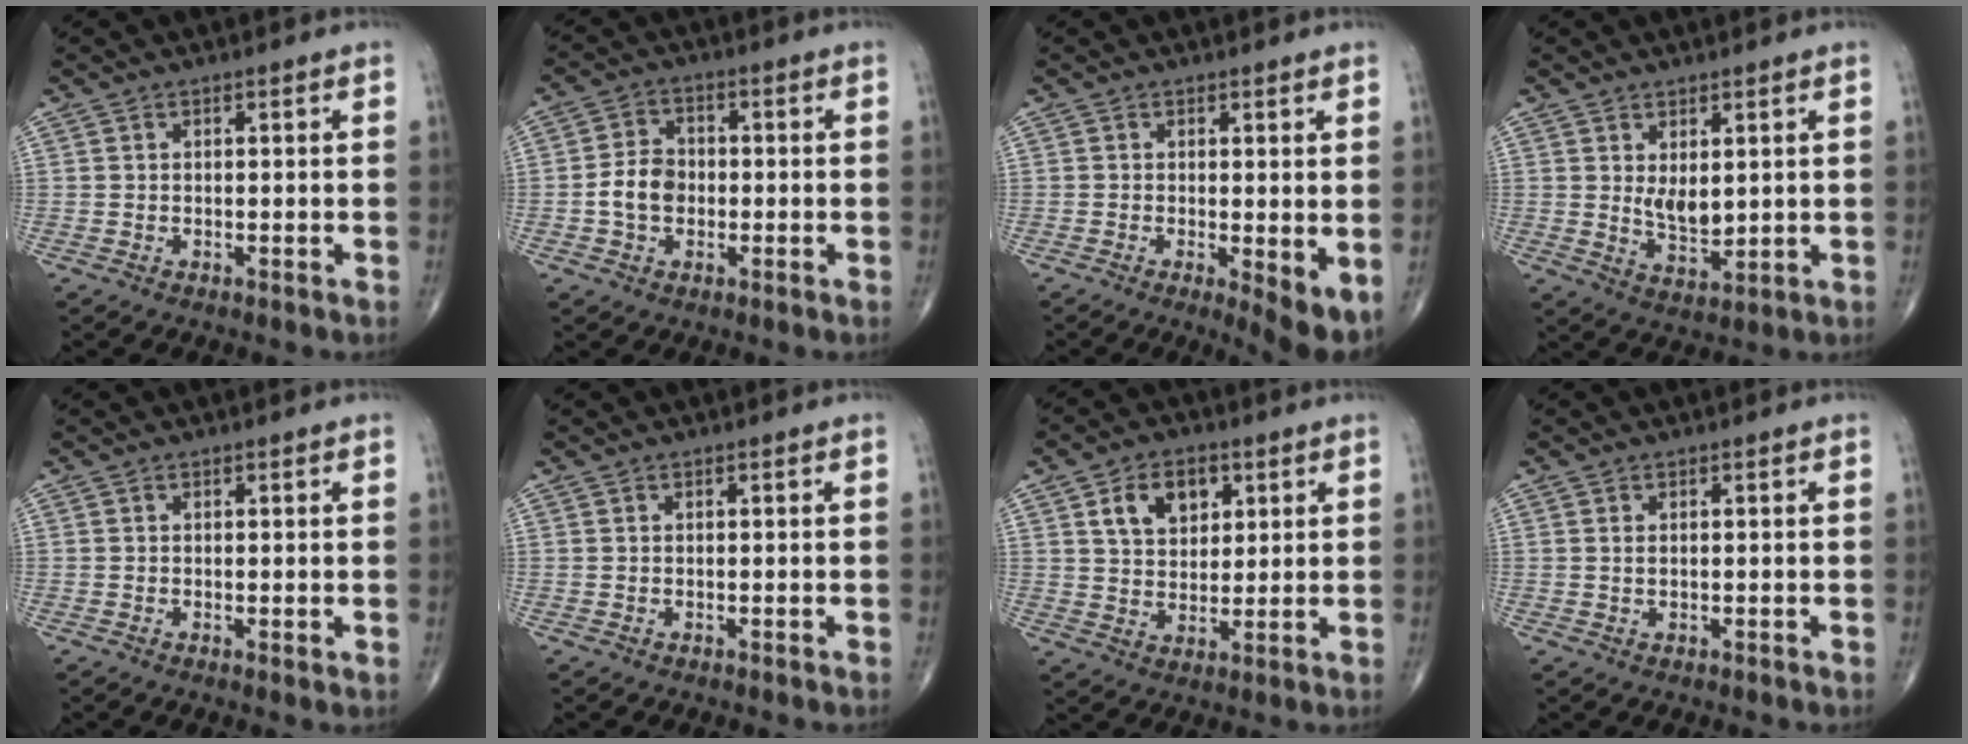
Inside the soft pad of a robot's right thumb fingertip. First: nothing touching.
{"total": 6.1, "force": [-1.1, 4.6, 3.8], "torque": [-0.058, 0.017, -0.027]}
{"total": 5.2, "force": [-0.7, 1.5, 4.9], "torque": [-0.075, -0.016, -0.011]}
{"total": 5.7, "force": [1.4, 3.0, 4.6], "torque": [-0.068, -0.023, 0.036]}
{"total": 0.8, "force": [0.1, 0.3, 0.7], "torque": [-0.014, -0.005, -0.002]}
{"total": 0.0}
{"total": 9.1, "force": [3.7, 6.2, 5.5], "torque": [-0.062, -0.015, 0.064]}
{"total": 0.6, "force": [0.2, 0.3, 0.5], "torque": [-0.011, 0.000, 0.004]}